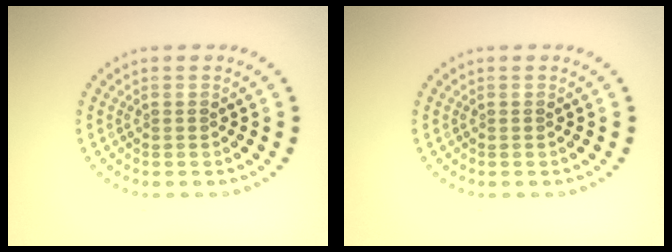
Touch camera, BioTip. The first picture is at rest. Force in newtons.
{"total": 0.0}